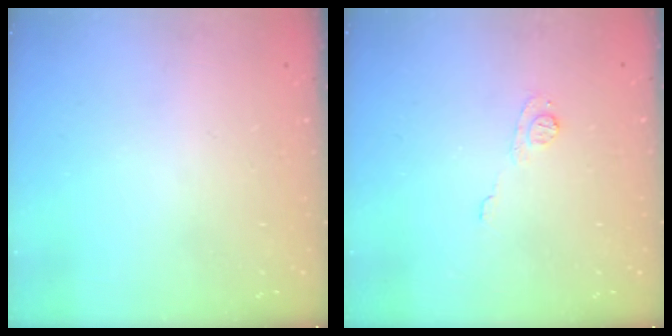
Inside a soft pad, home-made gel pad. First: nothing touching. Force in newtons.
{"total": 5.7, "press": 5.7, "slide": 0.6}